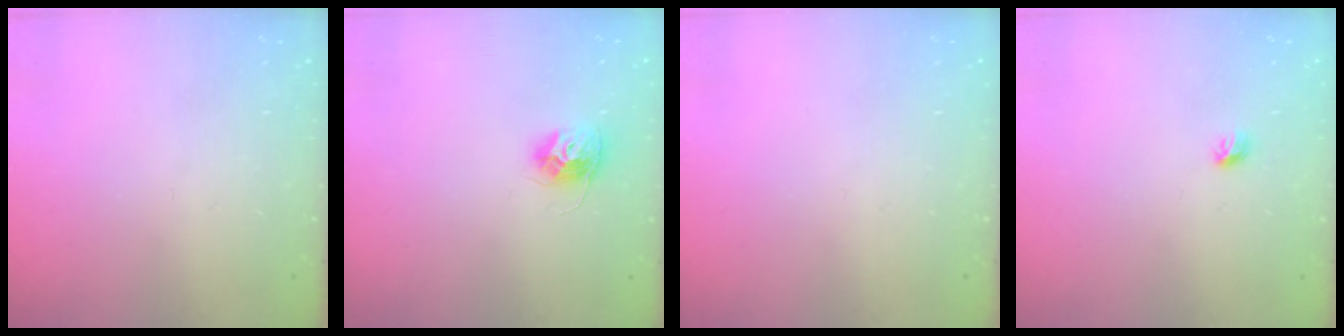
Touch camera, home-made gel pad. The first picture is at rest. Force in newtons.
{"total": 10.3, "press": 10.3, "slide": 0.6}
{"total": 0.0}
{"total": 4.2, "press": 4.1, "slide": 1.0}